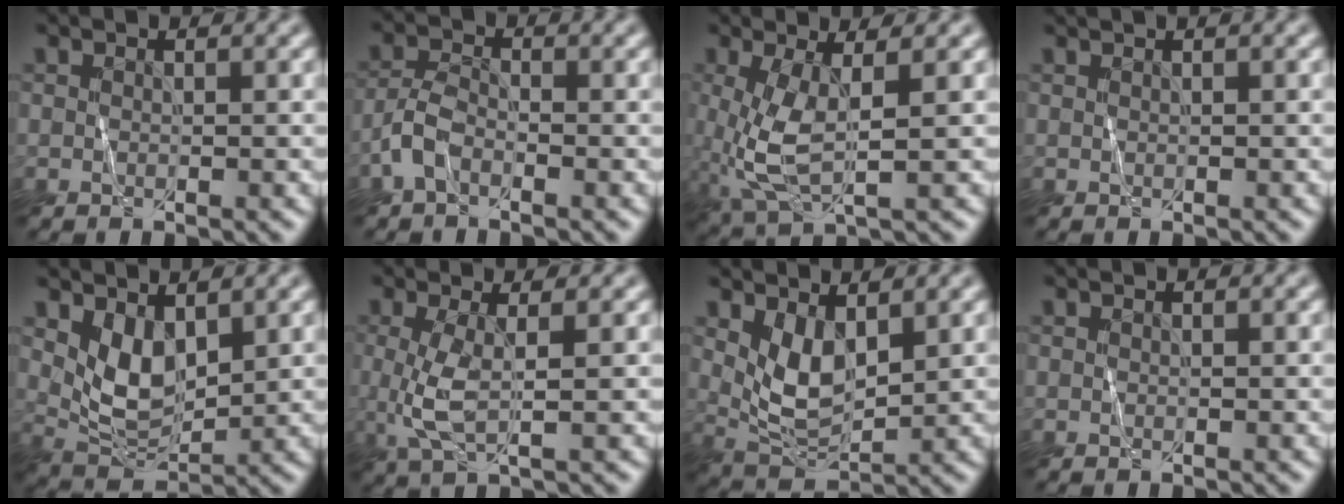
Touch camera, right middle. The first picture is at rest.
{"total": 2.3, "force": [-1.4, 1.1, 1.4], "torque": [-0.035, 0.006, -0.037]}
{"total": 4.8, "force": [0.0, 1.6, 4.5], "torque": [-0.111, -0.005, 0.005]}
{"total": 1.2, "force": [0.8, 0.4, 0.8], "torque": [-0.010, -0.002, 0.004]}
{"total": 4.0, "force": [1.8, 2.3, 2.8], "torque": [-0.062, -0.010, 0.041]}
{"total": 3.0, "force": [0.1, 0.9, 2.9], "torque": [-0.073, -0.002, 0.004]}
{"total": 4.0, "force": [1.6, 2.0, 3.1], "torque": [-0.070, -0.009, 0.038]}
{"total": 0.0}